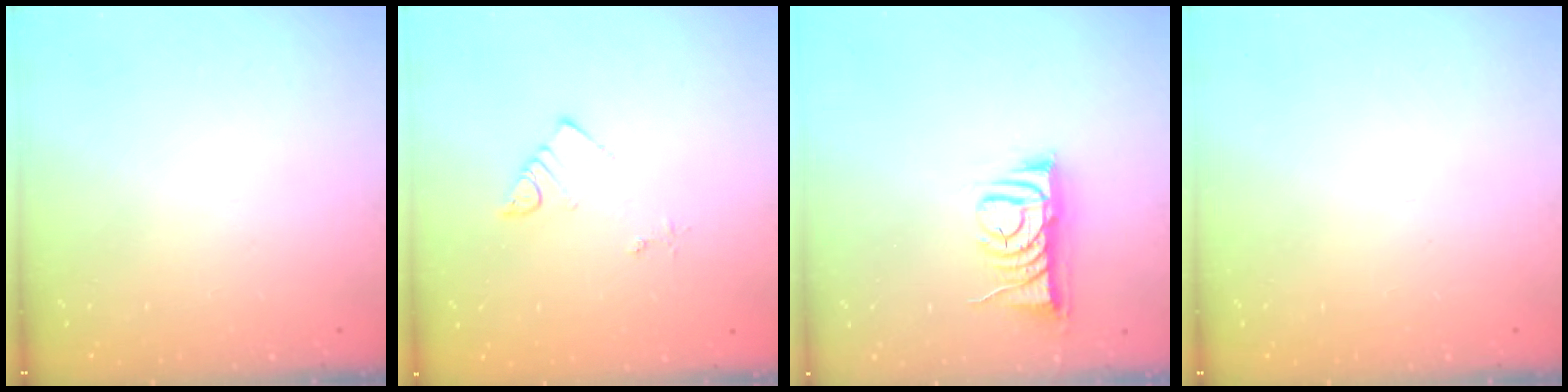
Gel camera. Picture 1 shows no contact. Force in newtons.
{"total": 4.8, "press": 4.8, "slide": 0.2}
{"total": 9.0, "press": 8.9, "slide": 0.5}
{"total": 0.0}